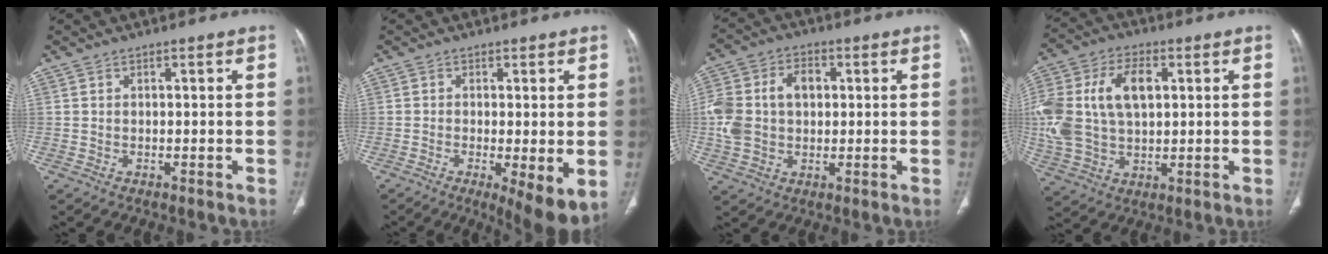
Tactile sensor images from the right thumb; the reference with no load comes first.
{"total": 8.4, "force": [-2.2, 2.0, 7.8], "torque": [-0.120, -0.024, -0.033]}
{"total": 12.9, "force": [1.1, 9.3, 8.9], "torque": [-0.178, 0.026, 0.021]}
{"total": 19.7, "force": [3.2, 12.4, 14.9], "torque": [-0.335, 0.012, 0.063]}